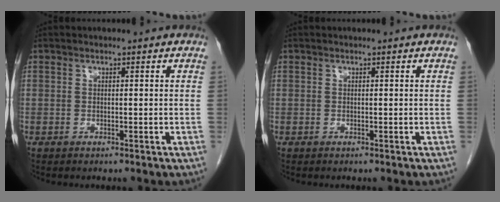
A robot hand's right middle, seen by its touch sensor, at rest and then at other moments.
{"total": 0.0}